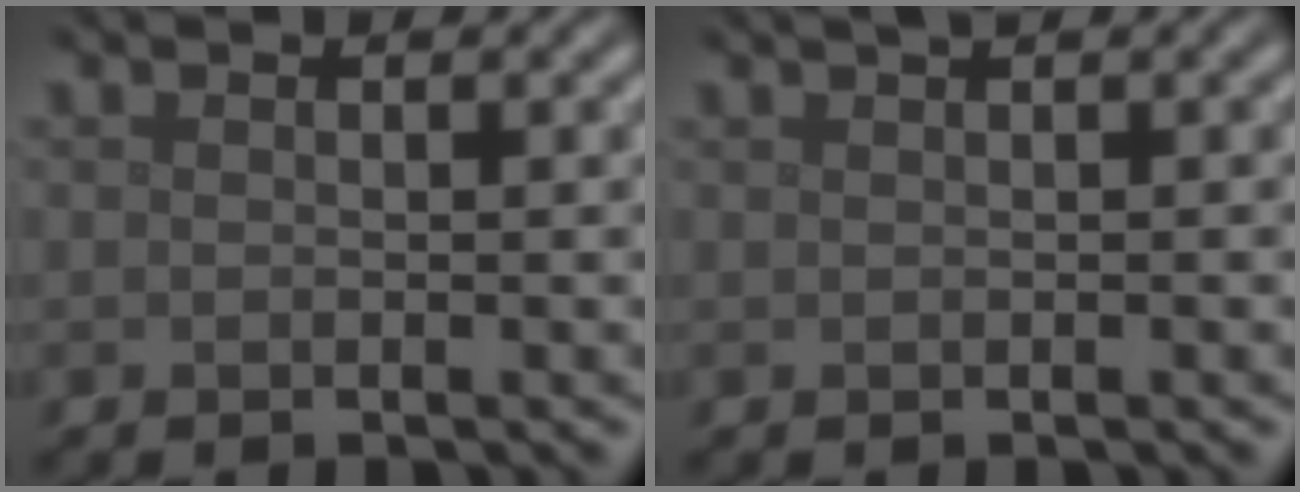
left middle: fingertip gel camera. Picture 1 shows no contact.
{"total": 2.5, "force": [1.1, 1.1, 2.0], "torque": [-0.012, 0.009, 0.006]}